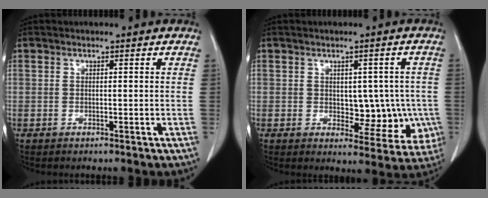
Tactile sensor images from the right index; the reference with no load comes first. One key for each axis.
{"total": 10.2, "fx": -0.8, "fy": 6.1, "fz": 8.2, "tx": -0.095, "ty": 0.015, "tz": 0.010}